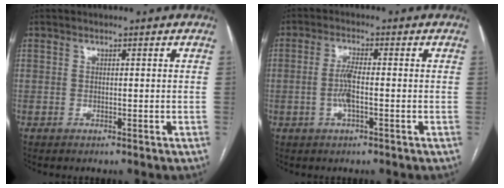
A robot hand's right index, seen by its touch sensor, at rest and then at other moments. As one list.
[{"total": 3.8, "force": [-0.8, 0.5, 3.7], "torque": [-0.081, 0.000, -0.016]}]